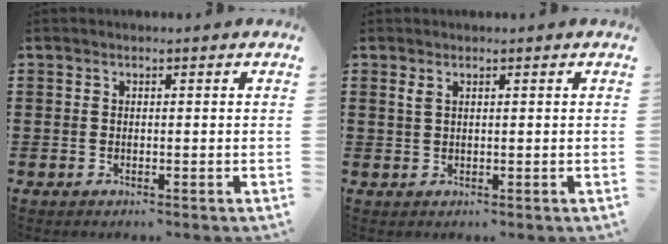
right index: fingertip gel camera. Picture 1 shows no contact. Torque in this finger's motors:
{"motor_torque": [0.06, -0.05, 0.04, 0.03]}